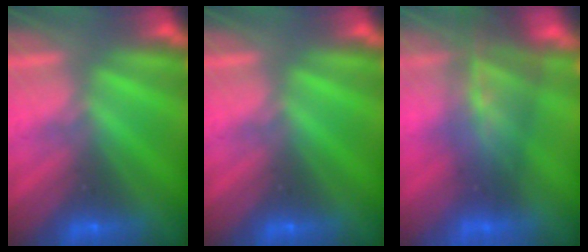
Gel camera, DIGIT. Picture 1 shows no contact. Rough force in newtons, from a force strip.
{"total": 0.0}
{"total": 8.9}